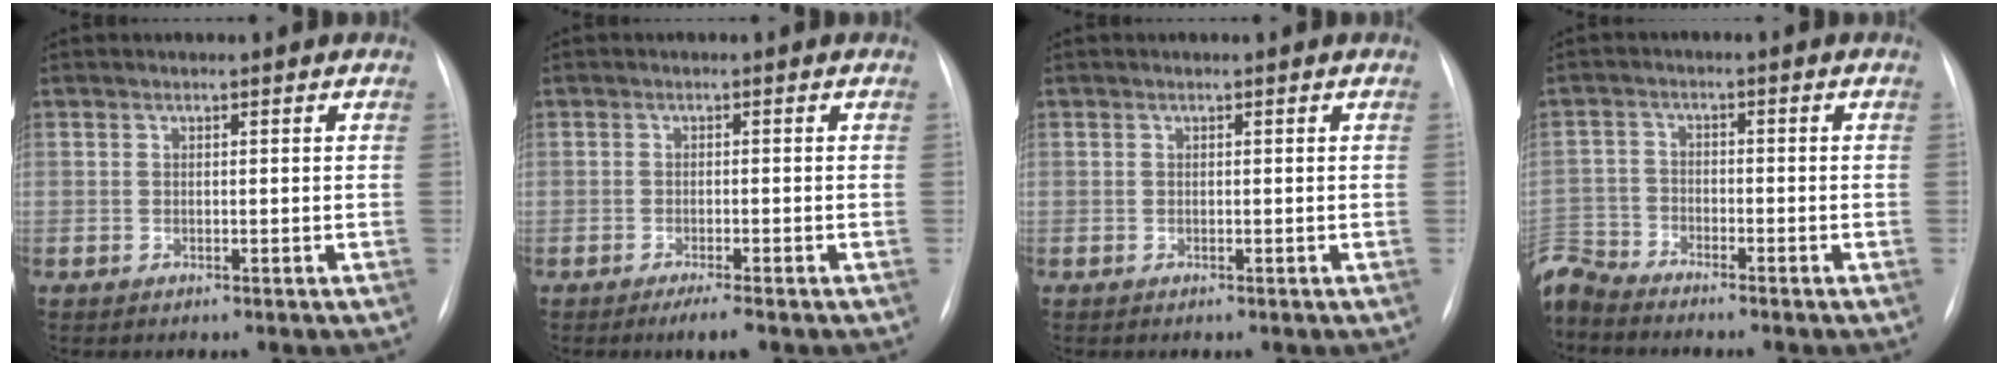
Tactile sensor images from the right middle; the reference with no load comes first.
{"total": 2.6, "force": [-1.8, 0.2, 1.8], "torque": [-0.030, -0.005, -0.030]}
{"total": 0.0}
{"total": 6.5, "force": [-6.4, 0.9, 0.5], "torque": [-0.014, -0.005, -0.129]}